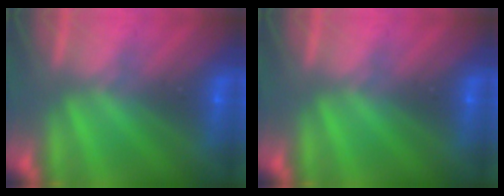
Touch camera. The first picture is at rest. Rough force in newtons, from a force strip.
{"total": 0.0}